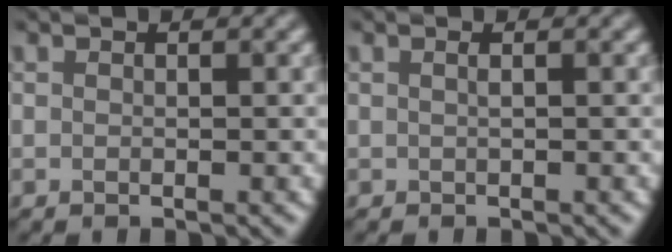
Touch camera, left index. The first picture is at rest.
{"total": 0.0}